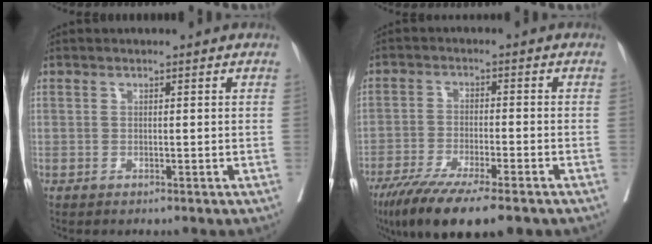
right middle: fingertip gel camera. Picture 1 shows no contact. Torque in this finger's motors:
{"motor_torque": [1.12, -1.01, 0.23, 0.07]}